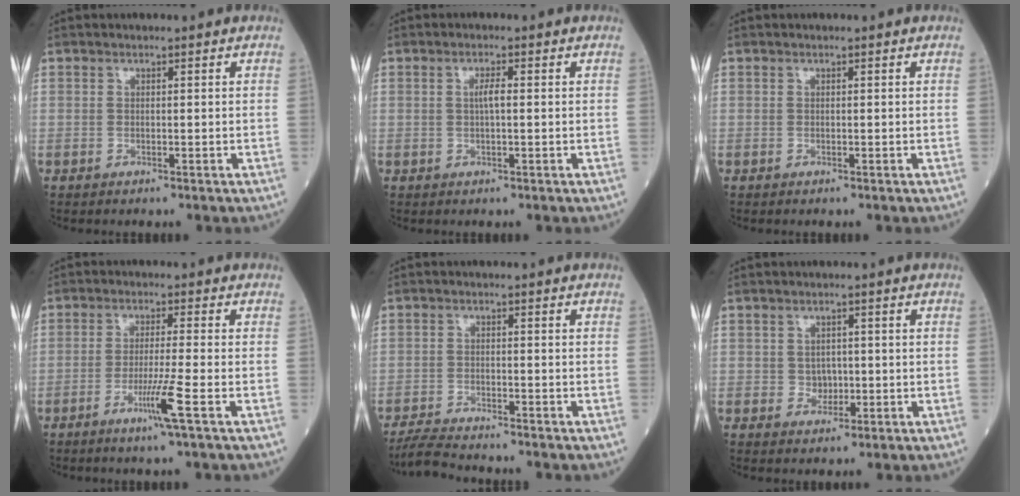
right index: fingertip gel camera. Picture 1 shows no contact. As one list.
[{"total": 1.9, "force": [0.2, 0.2, 1.8], "torque": [-0.037, 0.002, 0.002]}, {"total": 0.0}, {"total": 5.3, "force": [-2.5, -1.2, 4.5], "torque": [-0.088, -0.014, -0.050]}, {"total": 5.4, "force": [-5.2, 0.0, 1.6], "torque": [-0.029, -0.021, -0.092]}, {"total": 2.3, "force": [-0.1, 2.0, 1.1], "torque": [-0.011, 0.003, 0.001]}]